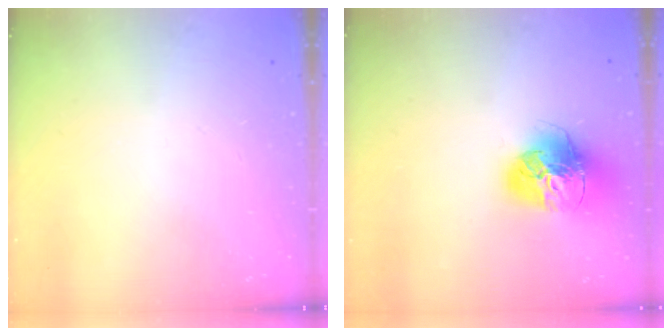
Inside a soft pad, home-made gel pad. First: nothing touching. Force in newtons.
{"total": 18.4, "press": 18.3, "slide": 1.8}